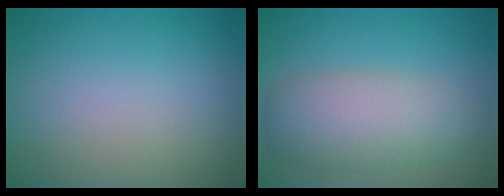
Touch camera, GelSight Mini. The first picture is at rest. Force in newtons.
{"total": 5.5, "press": 5.5, "slide": 0.5}